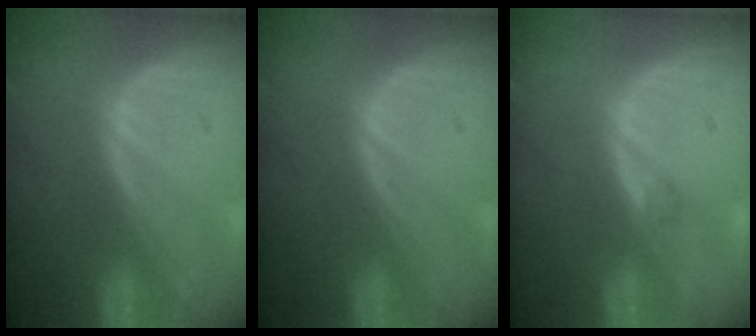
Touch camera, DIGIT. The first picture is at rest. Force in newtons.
{"total": 0.0}
{"total": 0.9, "press": 0.9, "slide": 0.1}